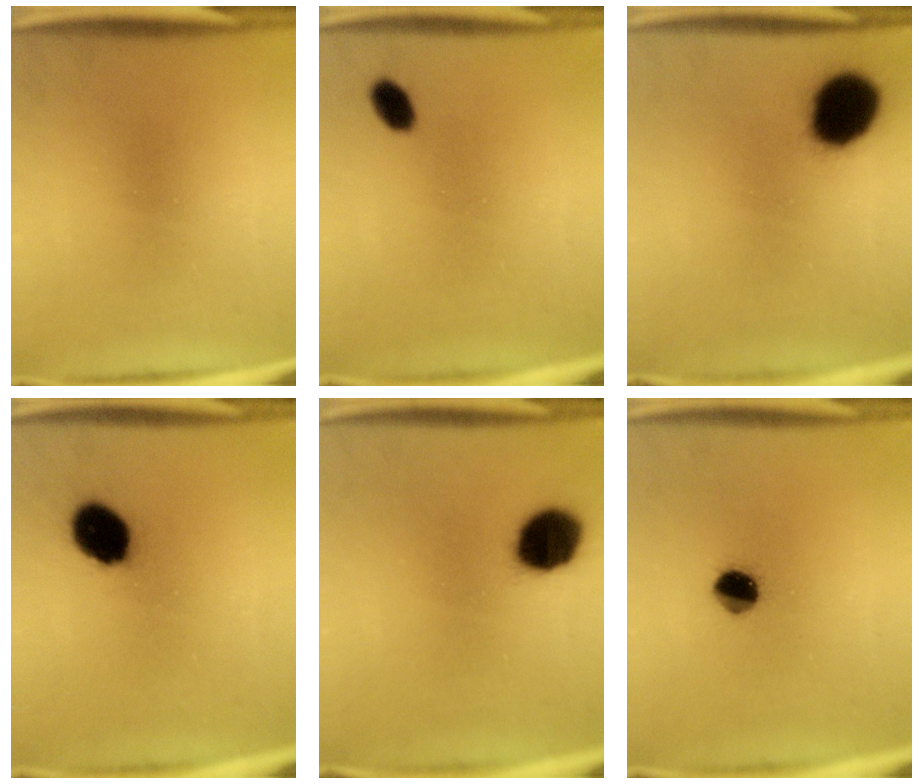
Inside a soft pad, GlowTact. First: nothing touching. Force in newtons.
{"total": 3.4}
{"total": 16.4}
{"total": 11.1}
{"total": 12.9}
{"total": 6.5}